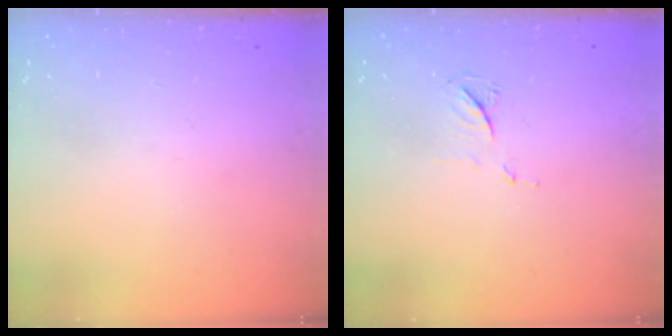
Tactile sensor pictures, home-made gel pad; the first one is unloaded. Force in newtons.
{"total": 6.0, "press": 6.0, "slide": 0.7}